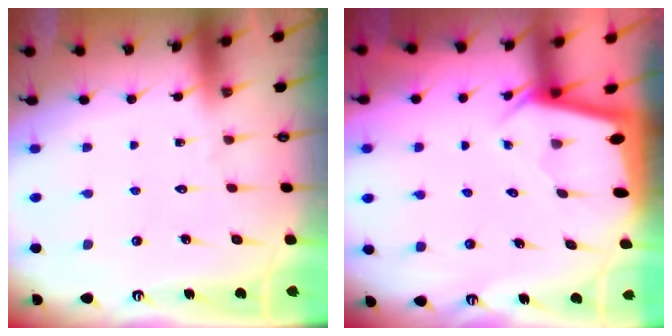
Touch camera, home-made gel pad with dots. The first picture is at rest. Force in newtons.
{"total": 1.9, "press": 1.9, "slide": 0.1}